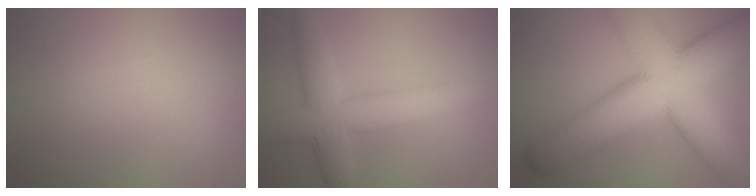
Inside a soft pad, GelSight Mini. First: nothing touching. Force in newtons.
{"total": 6.6, "press": 6.6, "slide": 0.1}
{"total": 13.6, "press": 13.6, "slide": 0.6}